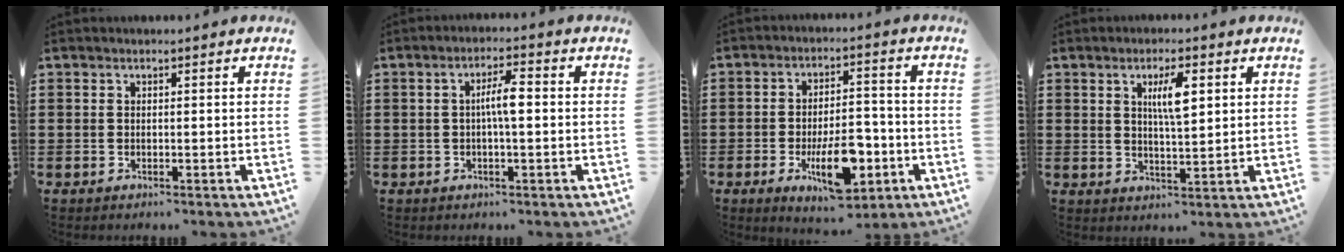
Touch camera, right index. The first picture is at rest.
{"total": 4.3, "force": [0.0, 0.8, 4.2], "torque": [-0.077, 0.006, -0.004]}
{"total": 10.4, "force": [-3.9, 4.5, 8.5], "torque": [-0.142, -0.003, -0.067]}
{"total": 5.3, "force": [1.7, 1.4, 4.9], "torque": [-0.092, 0.005, 0.025]}